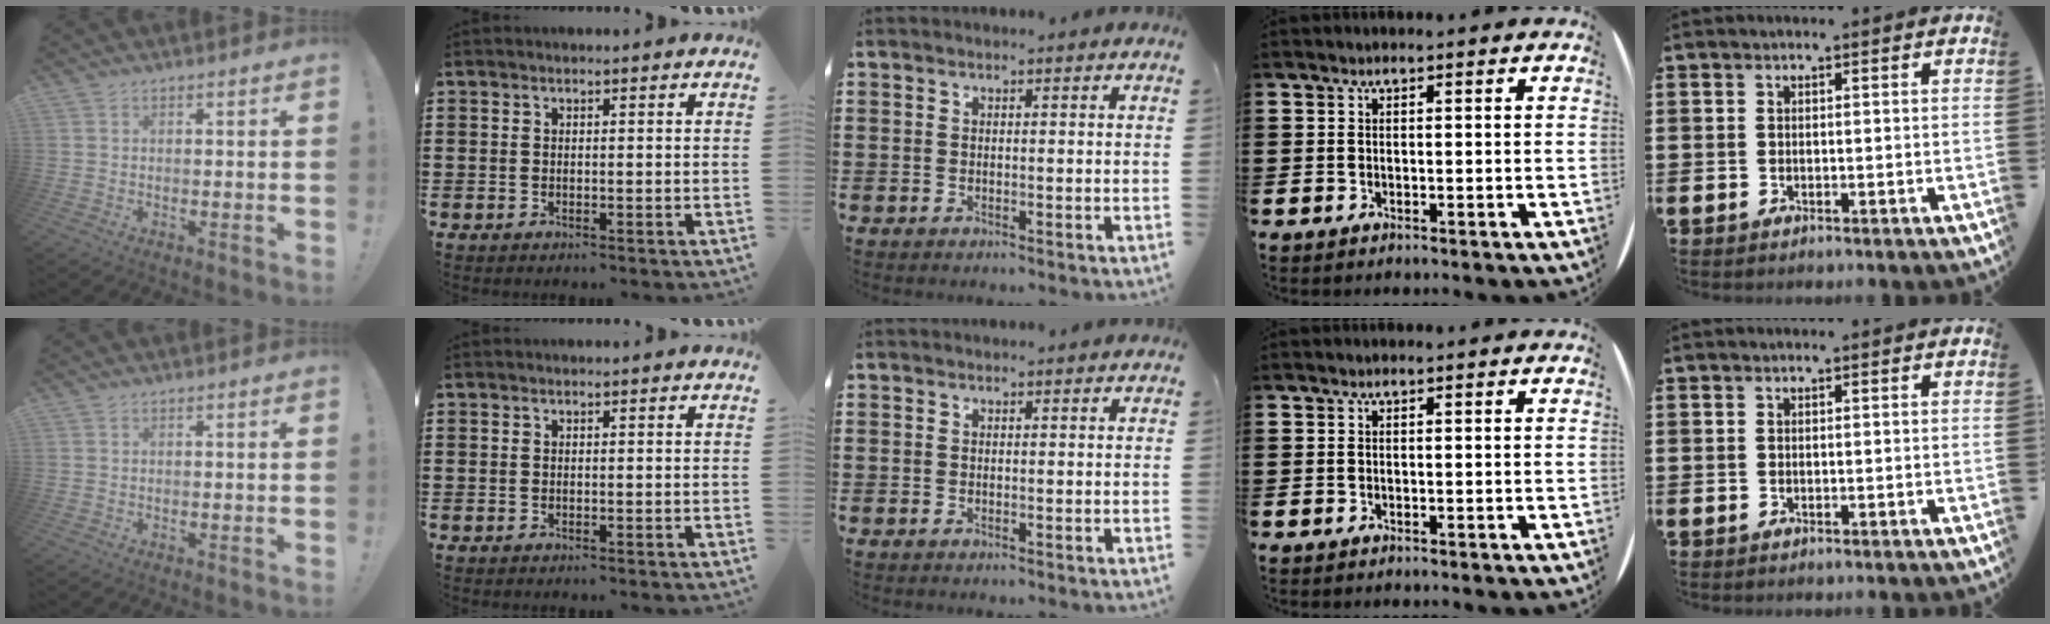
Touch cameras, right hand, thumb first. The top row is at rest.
{}